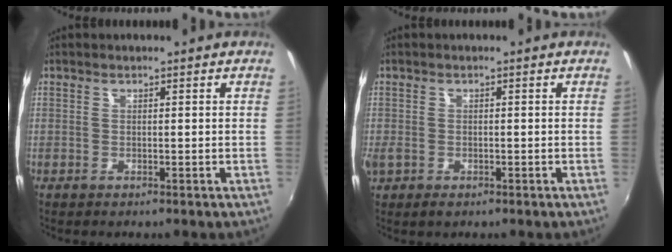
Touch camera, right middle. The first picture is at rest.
{"total": 3.6, "force": [-1.5, 2.5, 2.2], "torque": [-0.044, -0.011, -0.025]}